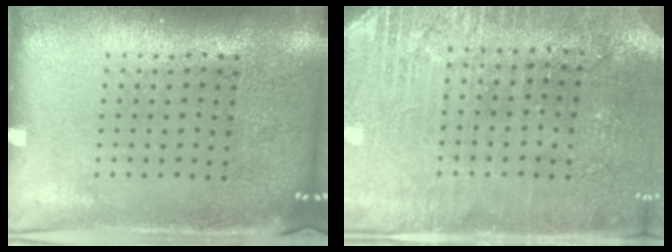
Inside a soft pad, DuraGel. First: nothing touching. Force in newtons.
{"total": 2.9, "press": 2.8, "slide": 0.6}